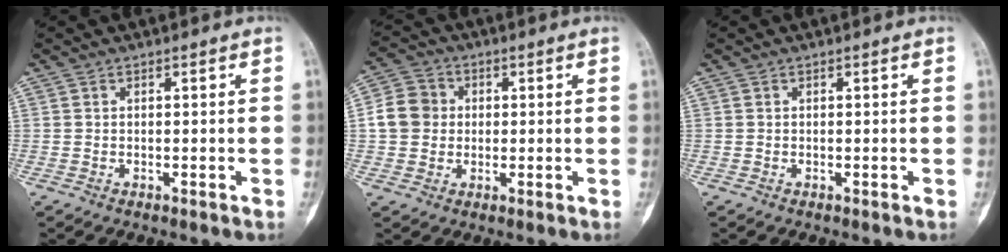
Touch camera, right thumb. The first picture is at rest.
{"total": 7.2, "force": [0.3, 6.5, 3.0], "torque": [-0.041, 0.014, -0.004]}
{"total": 0.0}